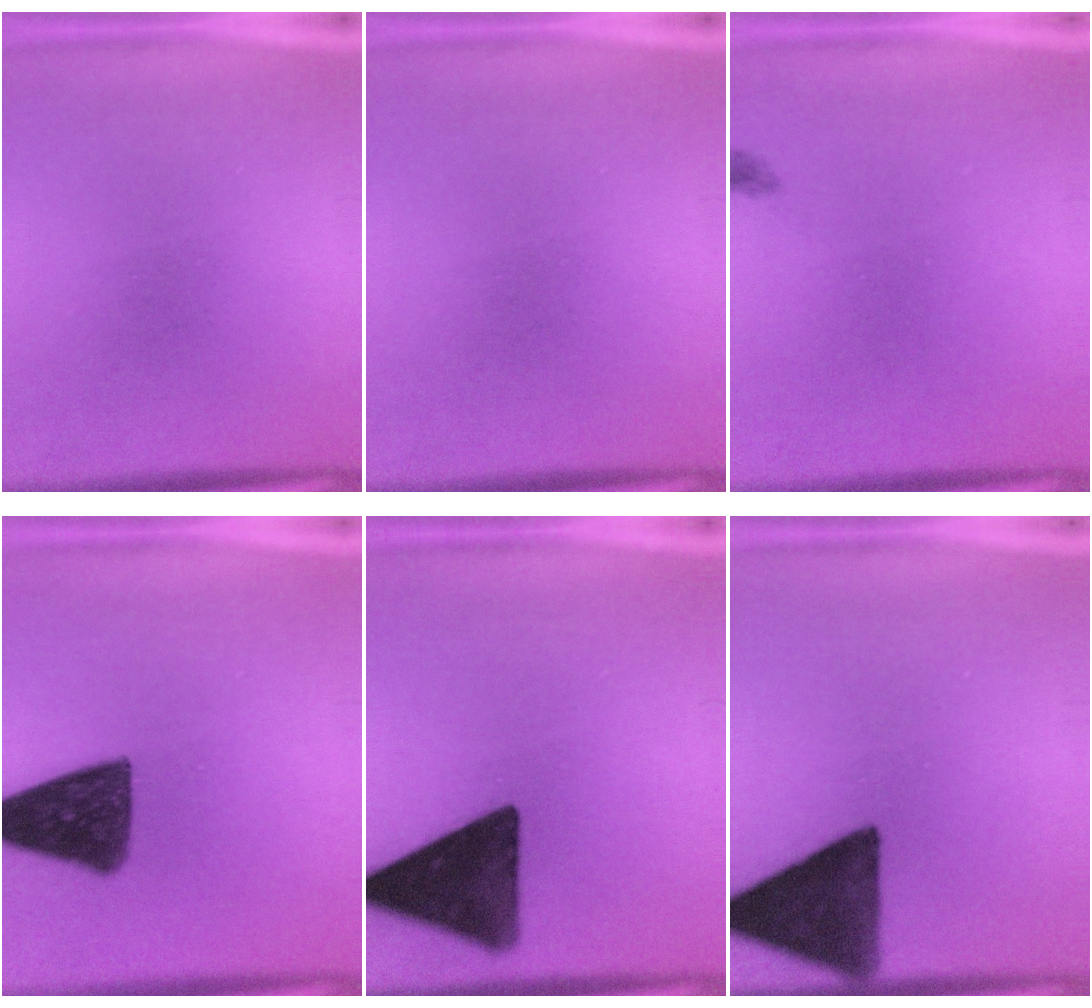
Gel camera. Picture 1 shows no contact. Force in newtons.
{"total": 0.0}
{"total": 0.7}
{"total": 12.2}
{"total": 14.9}
{"total": 14.2}